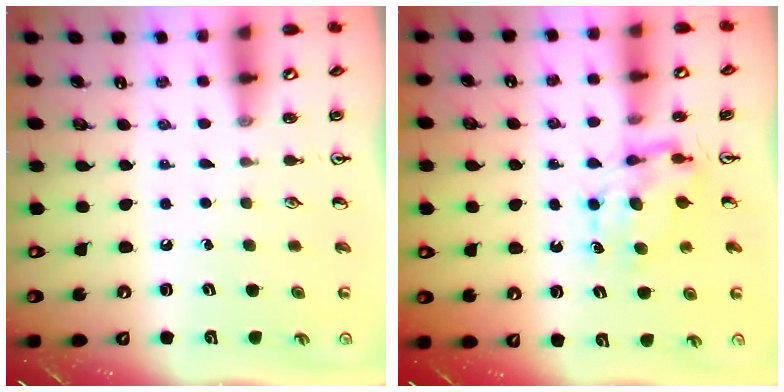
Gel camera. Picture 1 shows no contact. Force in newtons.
{"total": 6.5, "press": 6.4, "slide": 0.6}